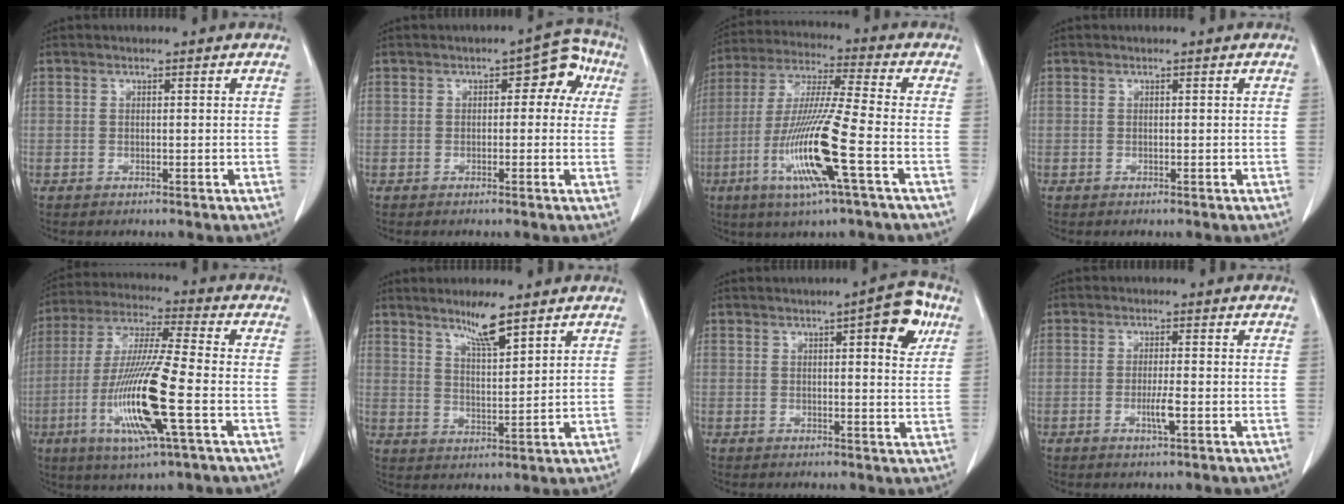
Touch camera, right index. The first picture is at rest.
{"total": 5.7, "force": [1.0, 3.1, 4.8], "torque": [-0.042, 0.034, 0.004]}
{"total": 14.9, "force": [-5.1, -0.5, 13.9], "torque": [-0.290, -0.019, -0.100]}
{"total": 0.0}
{"total": 15.8, "force": [-4.6, 0.4, 15.1], "torque": [-0.314, -0.020, -0.086]}
{"total": 6.0, "force": [4.5, 0.2, 4.0], "torque": [-0.073, -0.006, 0.082]}
{"total": 6.9, "force": [3.1, 1.4, 6.0], "torque": [-0.076, 0.004, 0.034]}
{"total": 2.7, "force": [-0.9, 0.0, 2.6], "torque": [-0.051, -0.004, -0.015]}